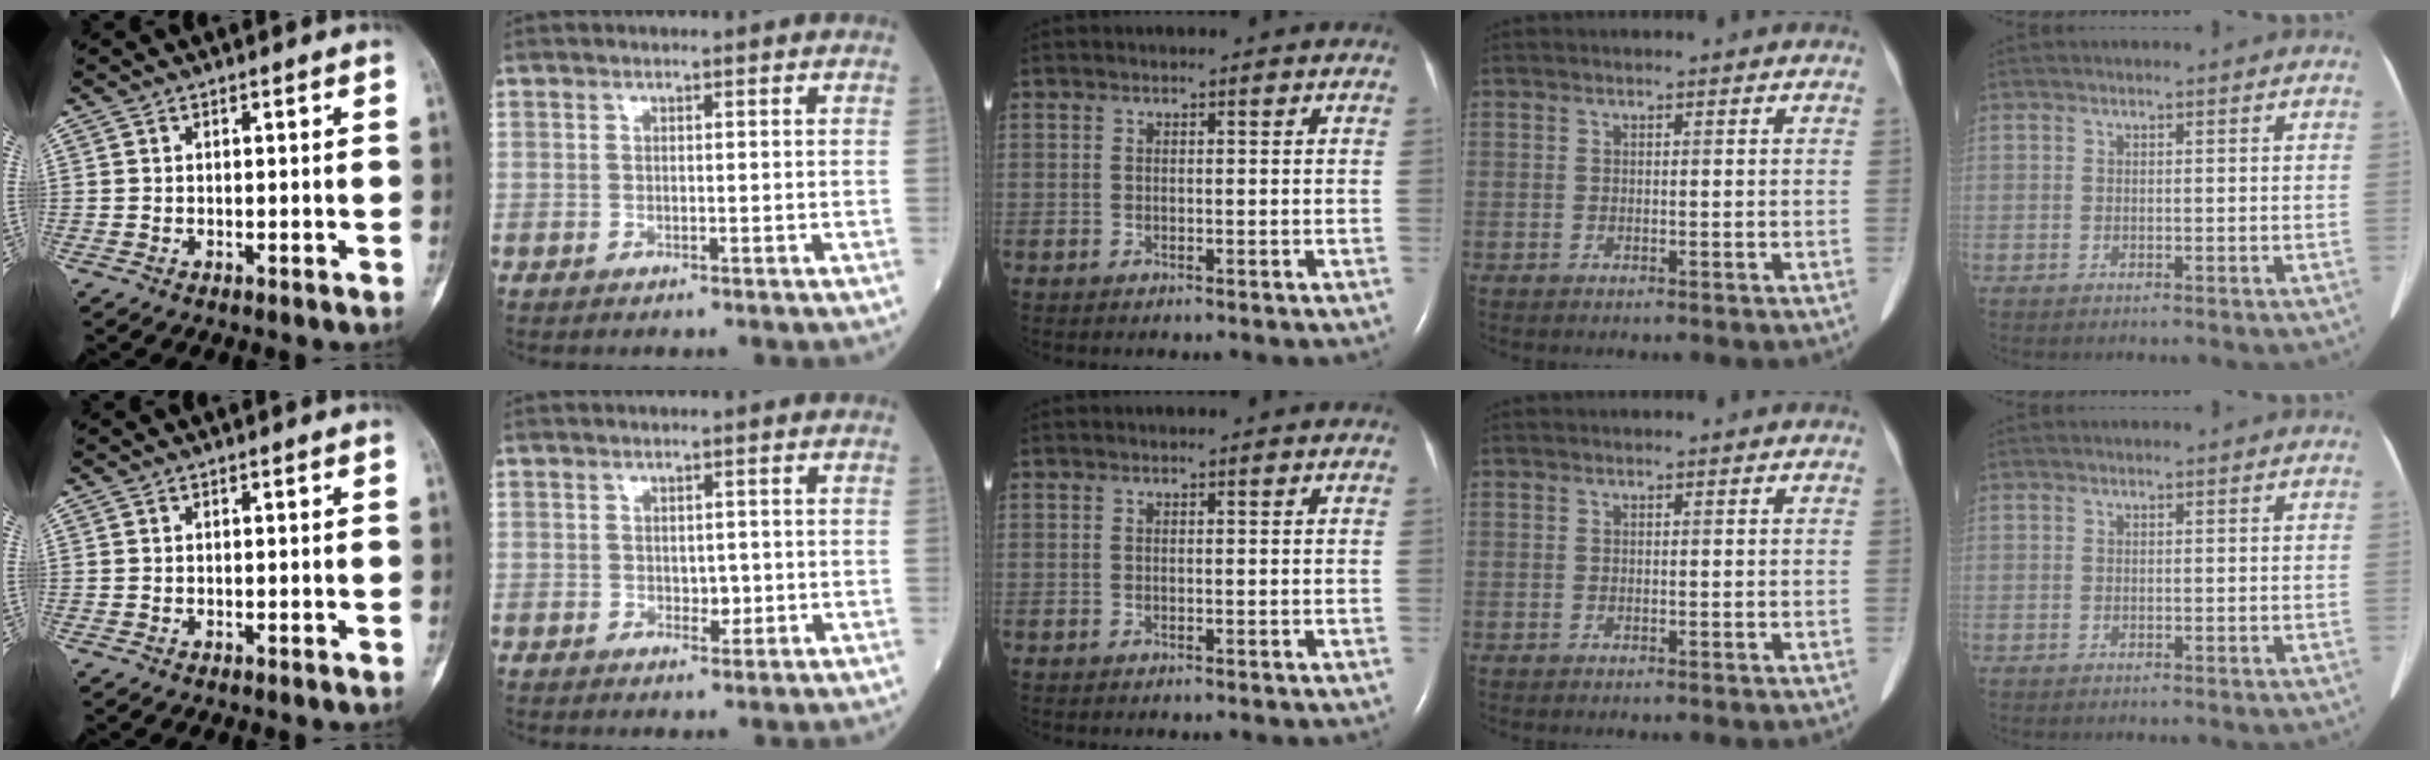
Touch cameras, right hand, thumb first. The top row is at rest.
{"index": {"total": 1.6, "force": [-0.2, 1.0, 1.2], "torque": [-0.014, 0.000, 0.000]}}